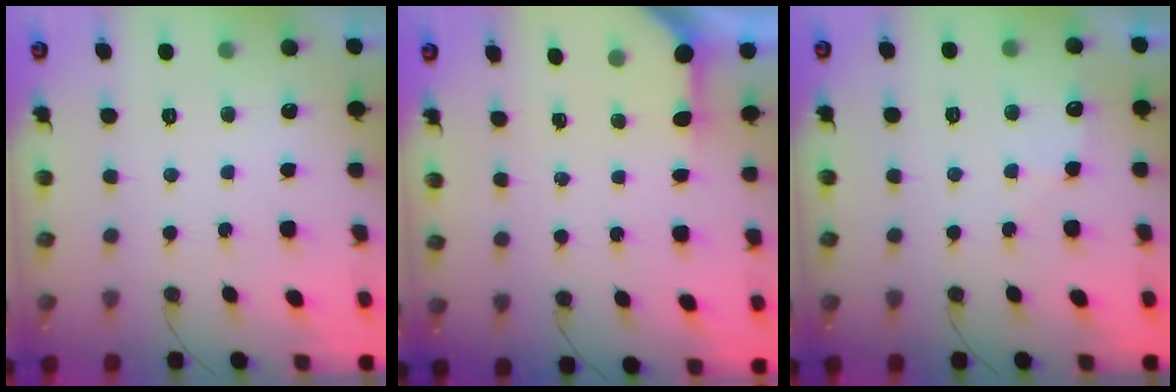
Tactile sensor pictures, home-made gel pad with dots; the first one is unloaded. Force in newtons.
{"total": 3.0, "press": 3.0, "slide": 0.3}
{"total": 4.6, "press": 4.5, "slide": 0.5}